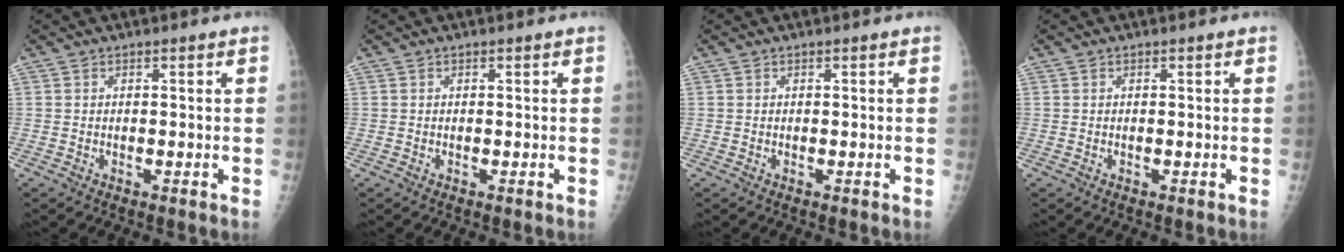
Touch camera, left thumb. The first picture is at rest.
{"total": 0.0}
{"total": 0.0}
{"total": 0.0}